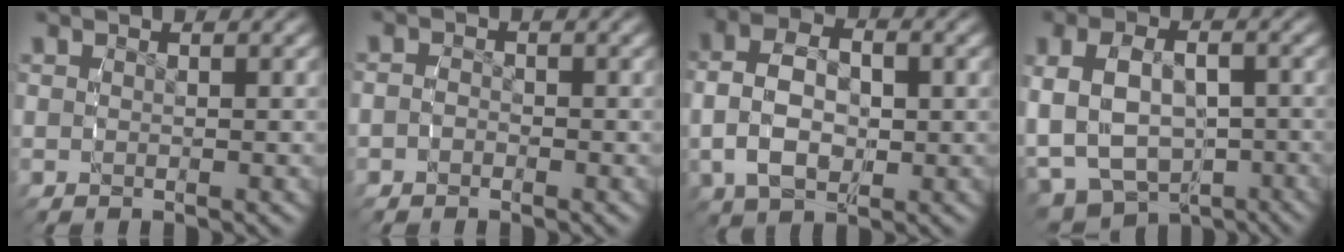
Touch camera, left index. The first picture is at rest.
{"total": 1.2, "force": [-1.0, 0.8, 0.1], "torque": [-0.010, -0.011, -0.016]}
{"total": 7.3, "force": [0.2, 5.1, 5.1], "torque": [-0.107, -0.009, 0.008]}
{"total": 12.1, "force": [-3.0, 9.8, 6.4], "torque": [-0.150, -0.056, -0.029]}